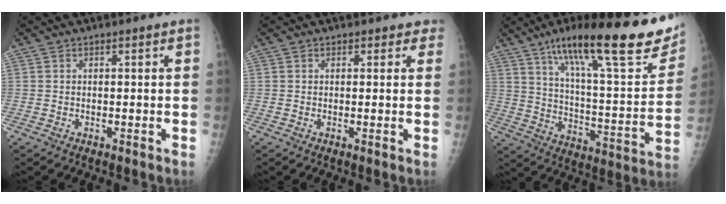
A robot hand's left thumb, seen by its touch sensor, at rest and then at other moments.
{"total": 1.8, "force": [1.4, 1.2, 0.0], "torque": [0.026, -0.005, 0.003]}
{"total": 29.8, "force": [17.9, 6.9, 22.8], "torque": [-0.313, -0.037, 0.278]}